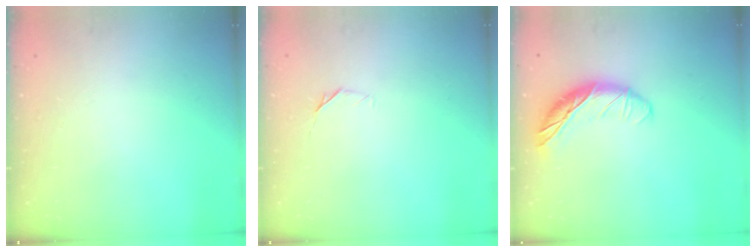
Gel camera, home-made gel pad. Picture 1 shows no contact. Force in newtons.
{"total": 4.0, "press": 3.9, "slide": 1.0}
{"total": 14.5, "press": 14.5, "slide": 0.6}